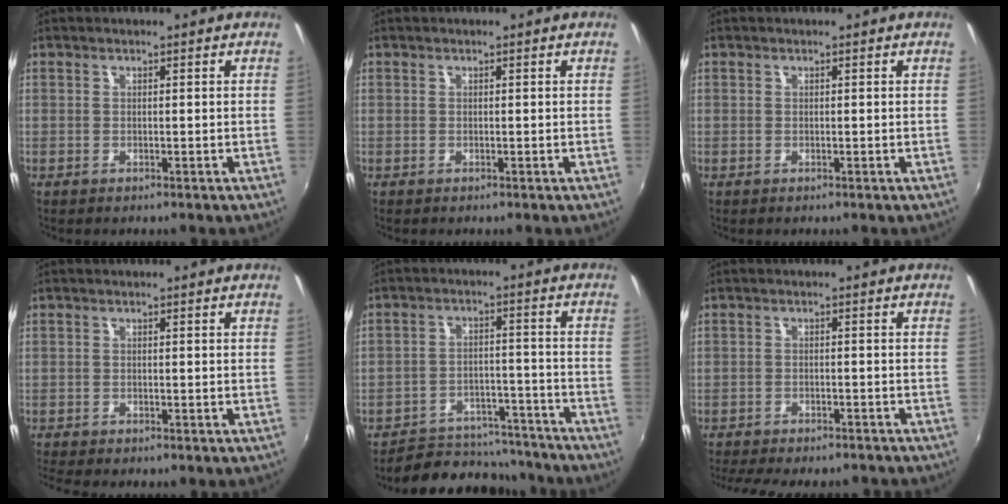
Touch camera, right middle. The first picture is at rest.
{"total": 0.0}
{"total": 0.0}
{"total": 3.6, "force": [-2.9, 0.9, 2.0], "torque": [-0.043, -0.021, -0.047]}
{"total": 14.9, "force": [-13.4, 5.5, 3.5], "torque": [-0.080, 0.031, -0.172]}
{"total": 11.1, "force": [-9.7, 2.4, 4.8], "torque": [-0.107, -0.023, -0.139]}